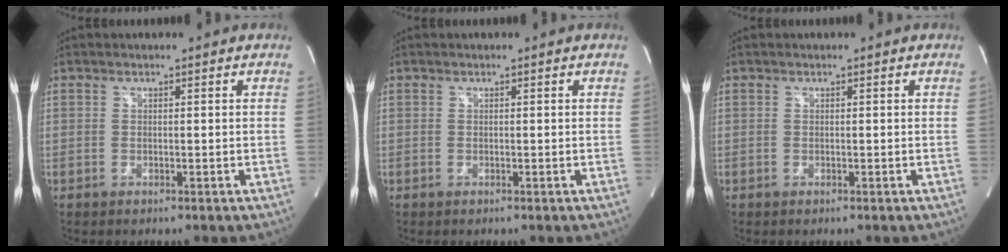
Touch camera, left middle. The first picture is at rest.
{"total": 0.0}
{"total": 0.0}